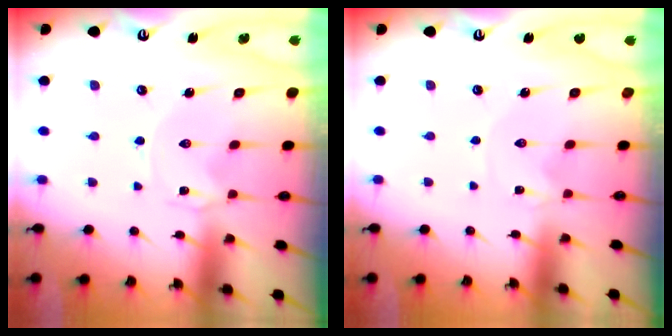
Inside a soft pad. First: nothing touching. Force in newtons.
{"total": 0.0}